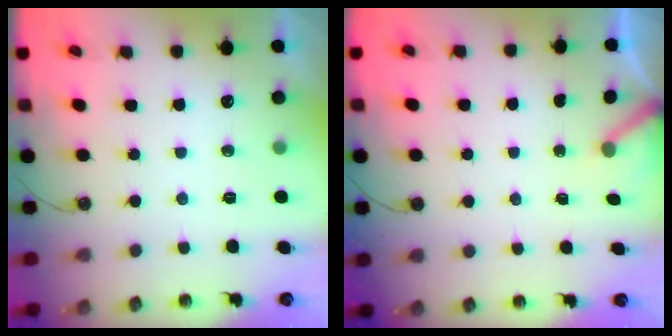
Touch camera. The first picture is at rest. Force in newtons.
{"total": 2.8, "press": 2.8, "slide": 0.3}